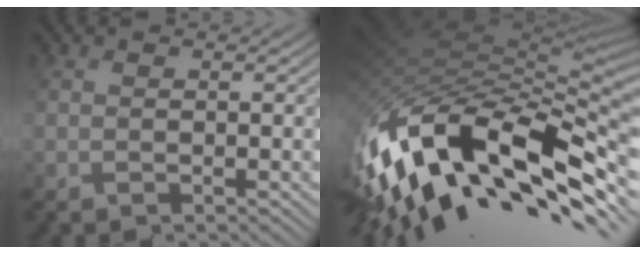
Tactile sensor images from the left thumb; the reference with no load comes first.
{"total": 17.1, "force": [-7.8, 6.9, 13.6], "torque": [-0.287, -0.014, -0.120]}